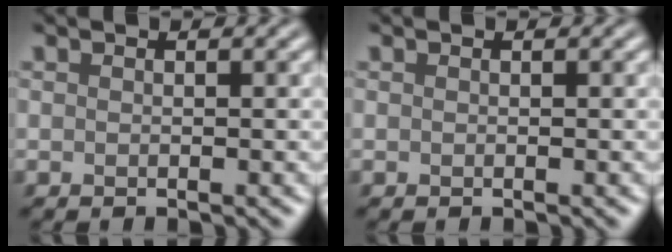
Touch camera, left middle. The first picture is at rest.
{"total": 0.0}